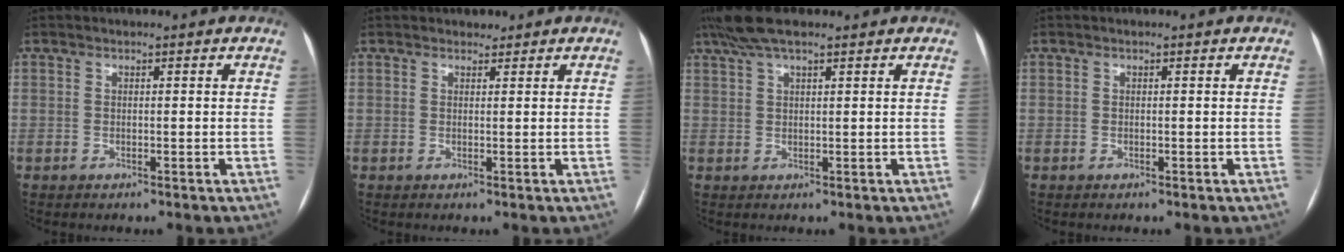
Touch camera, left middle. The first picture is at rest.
{"total": 1.1, "force": [0.9, 0.6, 0.0], "torque": [-0.003, 0.001, 0.012]}
{"total": 6.9, "force": [5.2, 1.5, 4.4], "torque": [-0.088, 0.037, 0.094]}
{"total": 0.0}